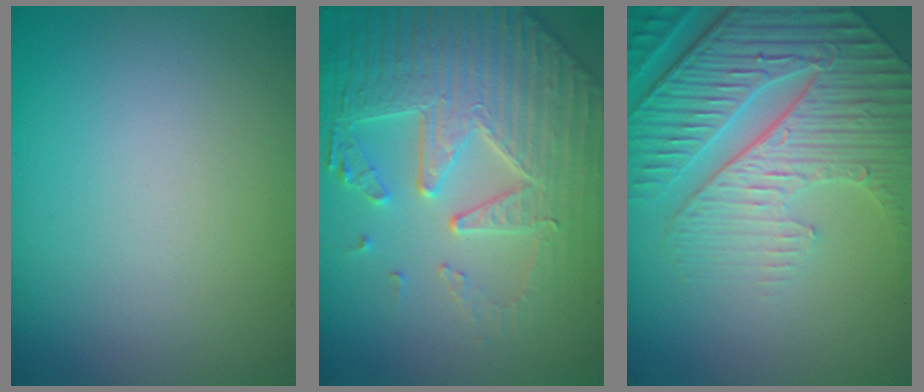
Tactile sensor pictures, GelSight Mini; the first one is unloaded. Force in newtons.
{"total": 7.3, "press": 5.7, "slide": 4.4}
{"total": 8.3, "press": 5.9, "slide": 5.8}